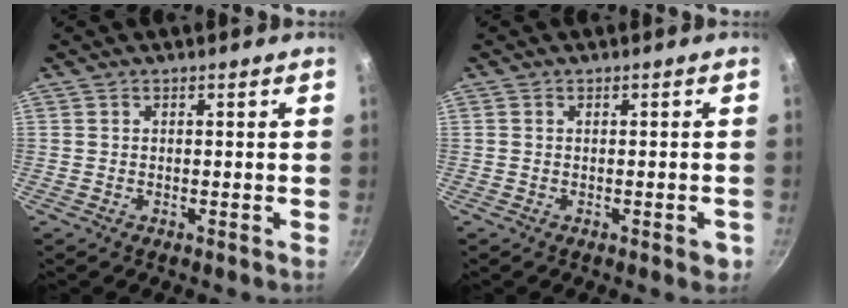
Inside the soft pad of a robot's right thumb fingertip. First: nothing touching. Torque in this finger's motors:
{"motor_torque": [0.52, 0.23, 0.46, 0.19, 0.11]}